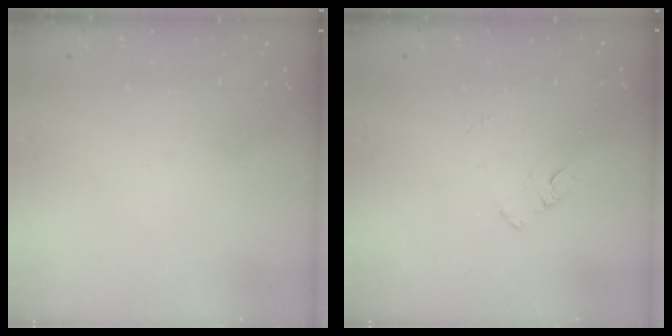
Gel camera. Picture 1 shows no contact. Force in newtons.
{"total": 6.2, "press": 6.2, "slide": 0.5}